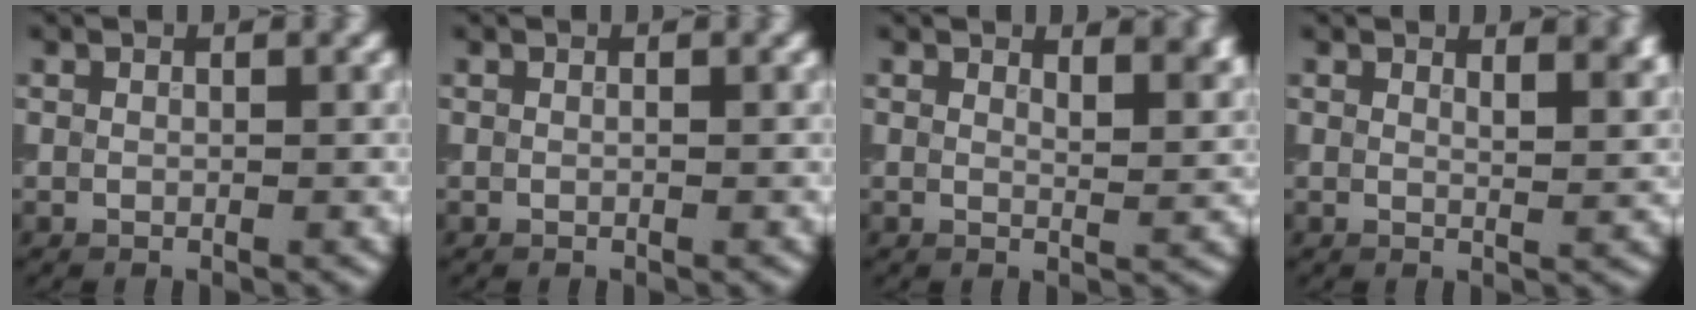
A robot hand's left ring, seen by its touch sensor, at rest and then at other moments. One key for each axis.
{"total": 0.0}
{"total": 2.9, "fx": 2.2, "fy": 1.1, "fz": 1.6, "tx": -0.007, "ty": 0.003, "tz": 0.027}
{"total": 2.7, "fx": 1.9, "fy": 1.1, "fz": 1.6, "tx": -0.001, "ty": 0.006, "tz": 0.022}